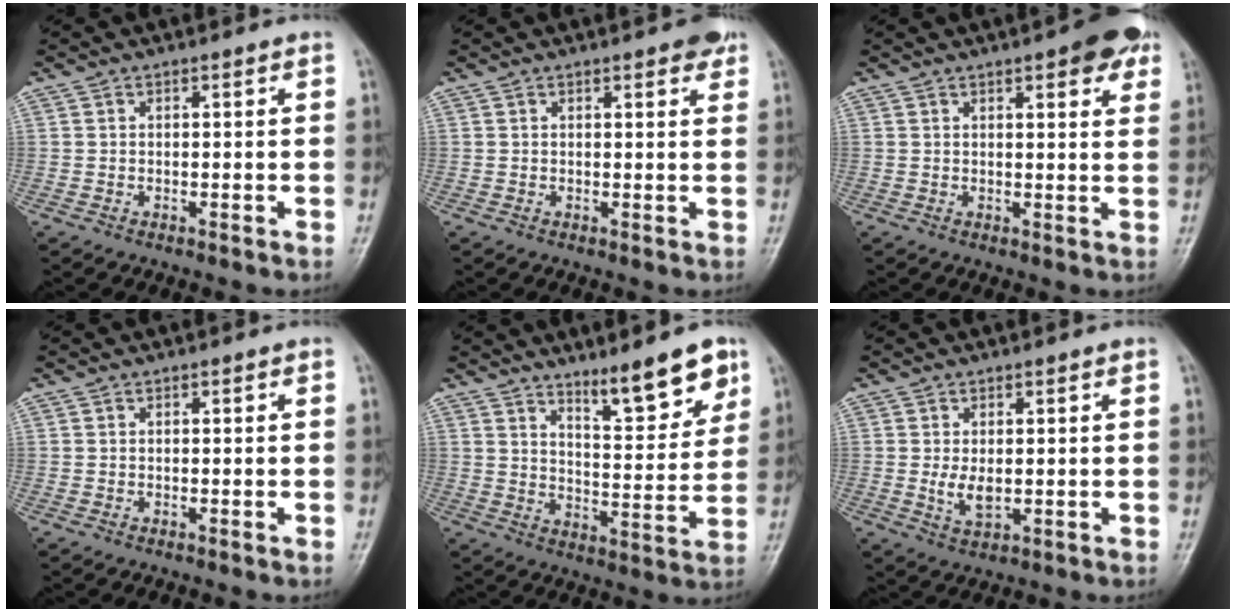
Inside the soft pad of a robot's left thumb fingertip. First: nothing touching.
{"total": 3.4, "force": [2.2, 1.2, 2.3], "torque": [-0.019, -0.004, 0.024]}
{"total": 7.8, "force": [4.2, 2.5, 6.1], "torque": [-0.056, -0.011, 0.047]}
{"total": 0.0}
{"total": 11.6, "force": [8.1, 2.9, 7.8], "torque": [-0.090, -0.062, 0.130]}
{"total": 3.7, "force": [0.1, 2.0, 3.1], "torque": [-0.054, -0.010, 0.011]}